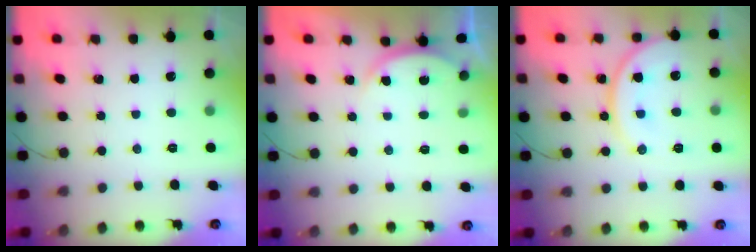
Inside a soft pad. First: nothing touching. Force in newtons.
{"total": 2.4, "press": 2.4, "slide": 0.3}
{"total": 12.4, "press": 12.3, "slide": 1.1}